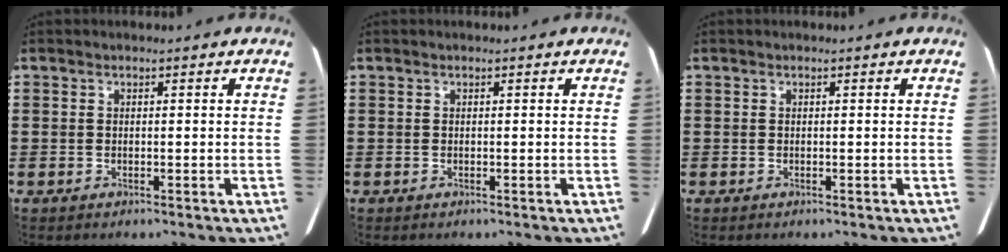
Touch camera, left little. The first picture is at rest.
{"total": 0.0}
{"total": 0.0}